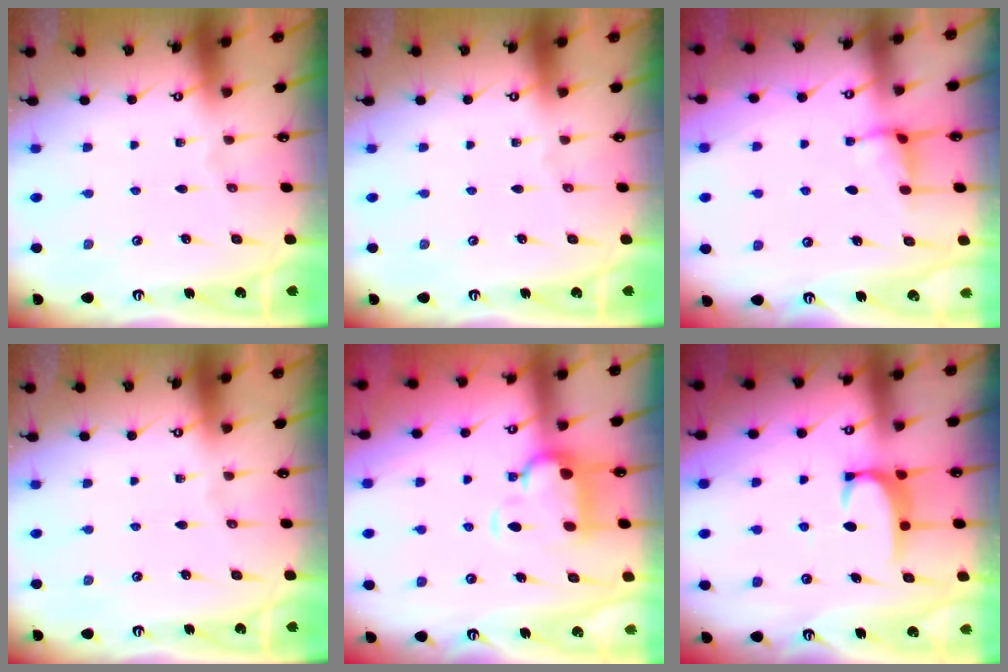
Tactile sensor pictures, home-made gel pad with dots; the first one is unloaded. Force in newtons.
{"total": 0.0}
{"total": 2.4, "press": 2.4, "slide": 0.4}
{"total": 0.0}
{"total": 2.1, "press": 1.6, "slide": 1.3}
{"total": 2.0, "press": 1.9, "slide": 0.6}